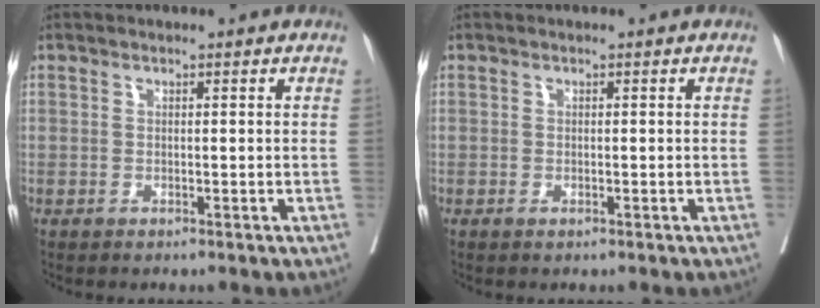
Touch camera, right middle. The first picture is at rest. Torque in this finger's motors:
{"motor_torque": [-0.07, -0.04, 0.00, -0.01]}